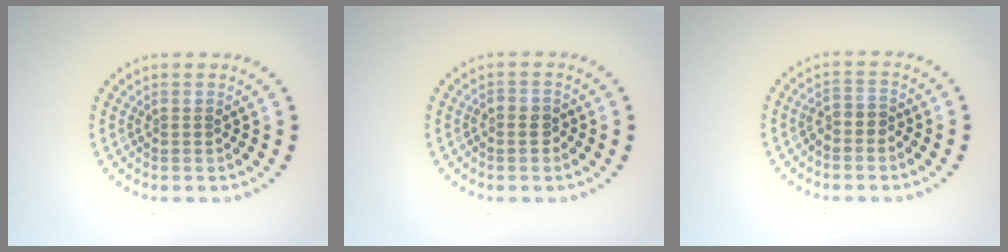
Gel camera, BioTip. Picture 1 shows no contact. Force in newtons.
{"total": 1.2, "press": 1.1, "slide": 0.4}
{"total": 1.2, "press": 0.9, "slide": 0.8}